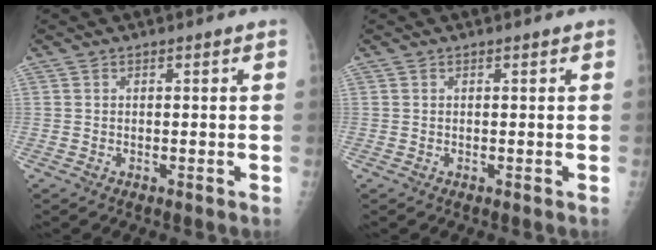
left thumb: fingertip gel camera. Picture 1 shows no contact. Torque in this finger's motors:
{"motor_torque": [0.03, 0.03, 0.22, -0.13, 0.00]}